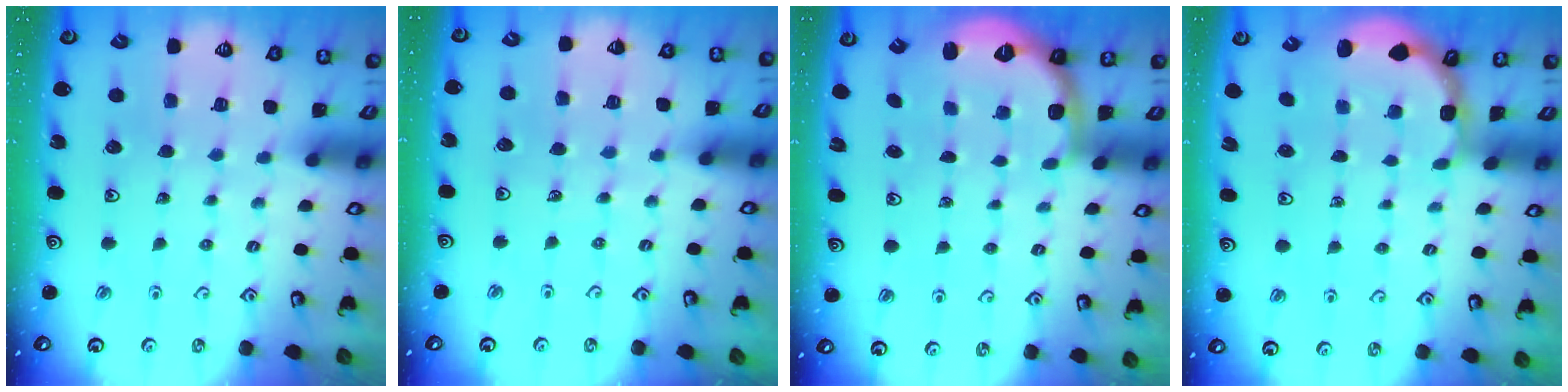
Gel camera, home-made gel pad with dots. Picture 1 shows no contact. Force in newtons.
{"total": 5.4, "press": 5.3, "slide": 0.9}
{"total": 2.6, "press": 1.6, "slide": 2.1}
{"total": 1.7, "press": 1.4, "slide": 0.9}